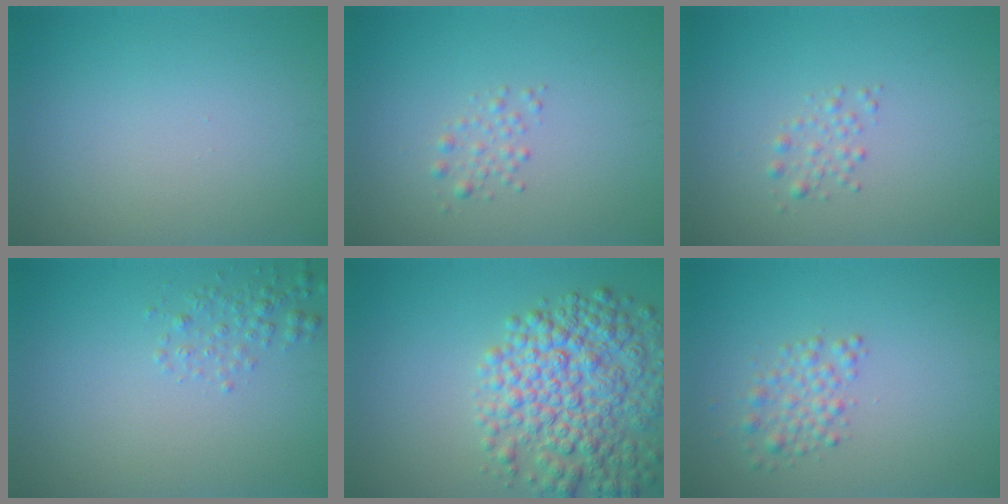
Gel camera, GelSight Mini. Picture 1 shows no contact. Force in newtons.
{"total": 1.2, "press": 1.2, "slide": 0.0}
{"total": 1.2, "press": 1.2, "slide": 0.0}
{"total": 1.6, "press": 1.6, "slide": 0.1}
{"total": 8.0, "press": 8.0, "slide": 0.3}
{"total": 2.2, "press": 2.2, "slide": 0.1}